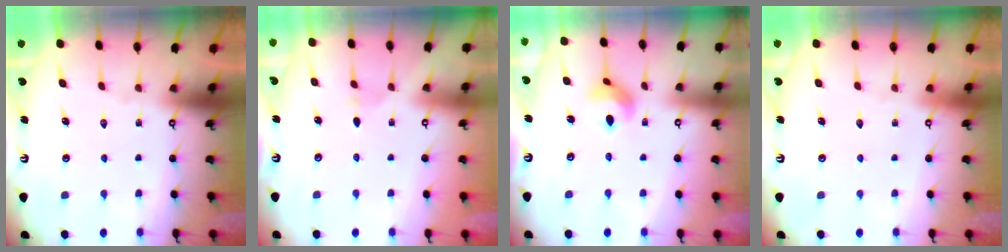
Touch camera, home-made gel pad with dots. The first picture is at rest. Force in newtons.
{"total": 2.2, "press": 2.1, "slide": 0.5}
{"total": 6.7, "press": 6.7, "slide": 0.3}
{"total": 0.0}